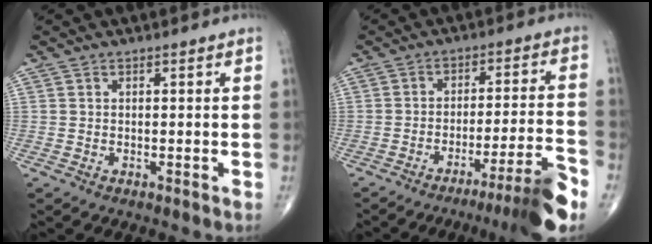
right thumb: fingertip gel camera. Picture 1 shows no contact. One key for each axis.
{"total": 11.6, "fx": -7.7, "fy": 0.5, "fz": 8.7, "tx": -0.130, "ty": 0.047, "tz": -0.113}